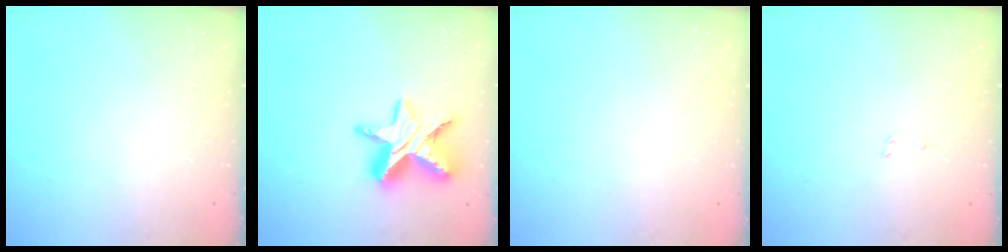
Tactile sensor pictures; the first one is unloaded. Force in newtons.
{"total": 15.6, "press": 15.6, "slide": 1.2}
{"total": 0.0}
{"total": 1.6, "press": 1.5, "slide": 0.3}